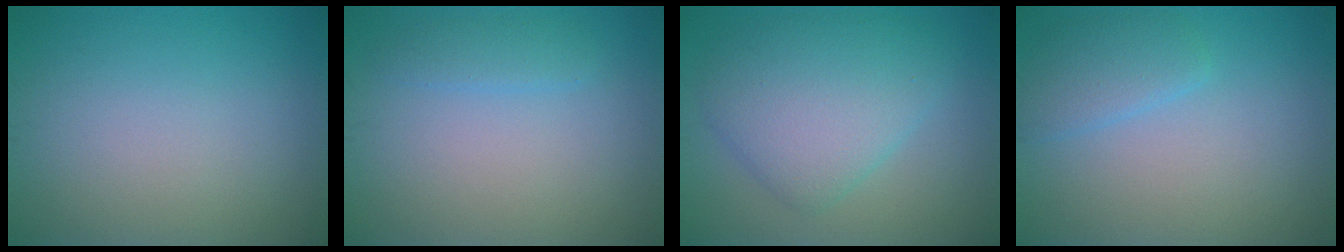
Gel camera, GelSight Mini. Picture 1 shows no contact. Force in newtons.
{"total": 1.4, "press": 1.4, "slide": 0.1}
{"total": 6.3, "press": 6.3, "slide": 0.1}
{"total": 2.4, "press": 2.4, "slide": 0.2}